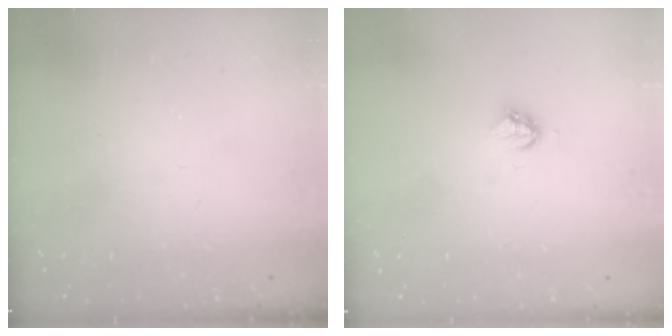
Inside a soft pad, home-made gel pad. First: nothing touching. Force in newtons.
{"total": 3.9, "press": 3.9, "slide": 0.4}